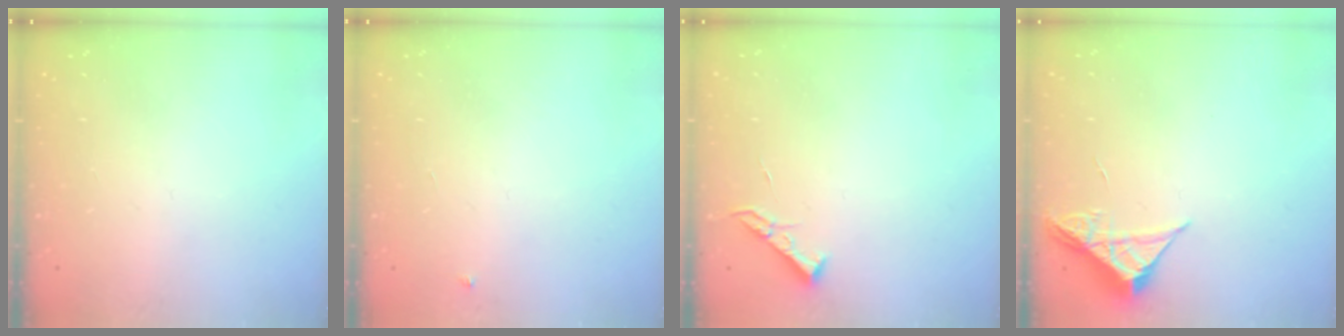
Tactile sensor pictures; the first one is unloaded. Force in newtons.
{"total": 2.7, "press": 2.7, "slide": 0.4}
{"total": 4.3, "press": 4.2, "slide": 0.7}
{"total": 5.2, "press": 5.1, "slide": 0.3}